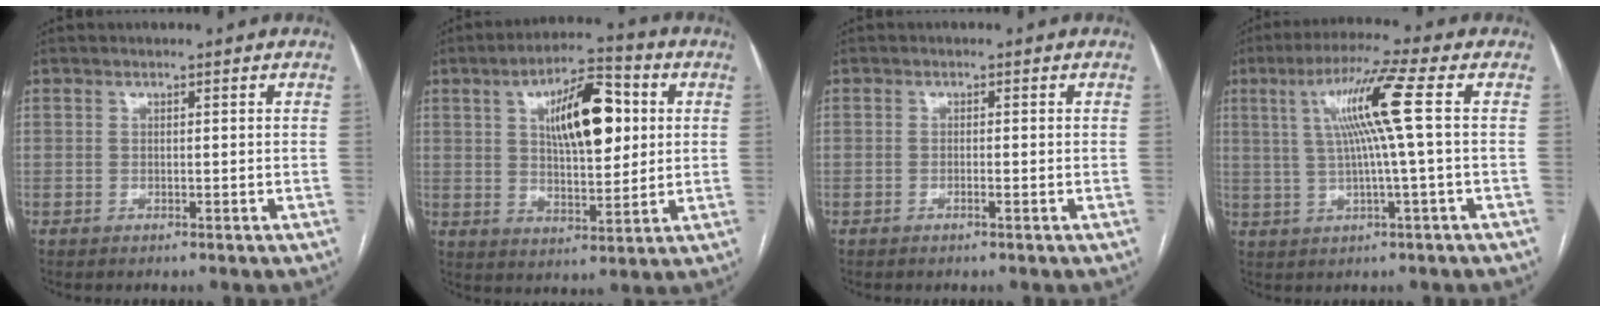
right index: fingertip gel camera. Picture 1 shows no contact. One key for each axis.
{"total": 13.3, "fx": 3.5, "fy": 4.6, "fz": 11.9, "tx": -0.193, "ty": 0.018, "tz": 0.056}
{"total": 0.7, "fx": -0.4, "fy": 0.0, "fz": 0.6, "tx": -0.013, "ty": 0.000, "tz": -0.006}
{"total": 9.6, "fx": 1.8, "fy": -1.4, "fz": 9.4, "tx": -0.170, "ty": 0.015, "tz": 0.036}